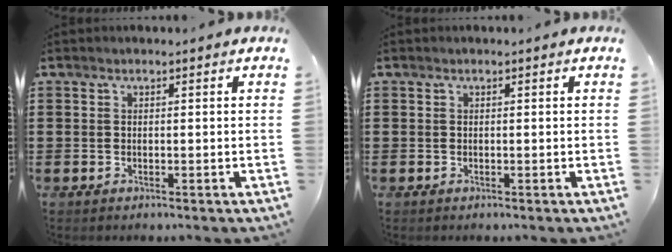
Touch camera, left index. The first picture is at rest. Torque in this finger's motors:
{"motor_torque": [0.00, 0.00, 0.00, 0.00]}